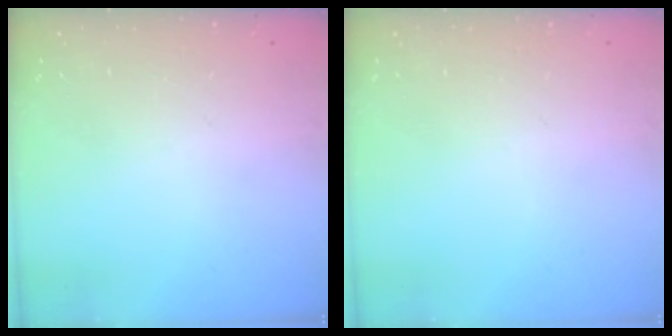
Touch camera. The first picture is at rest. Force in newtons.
{"total": 0.0}